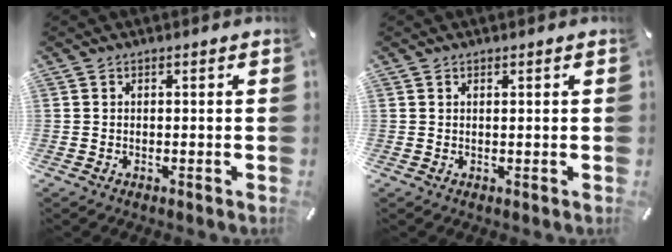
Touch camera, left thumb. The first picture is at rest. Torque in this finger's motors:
{"motor_torque": [0.28, 0.08, -0.17, -0.22, -0.05]}